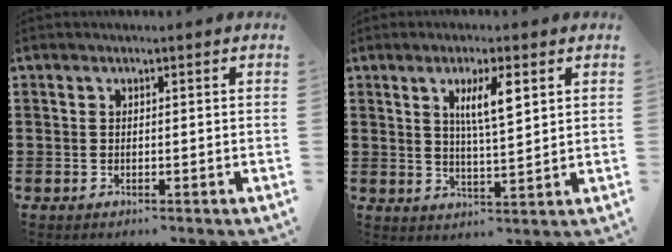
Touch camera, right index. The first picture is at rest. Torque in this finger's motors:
{"motor_torque": [0.25, 0.04, 0.31, 0.07]}